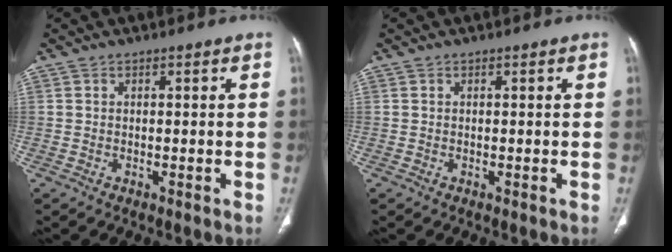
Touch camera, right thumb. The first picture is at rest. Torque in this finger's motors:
{"motor_torque": [0.03, 0.03, -0.21, -0.05, 0.04]}